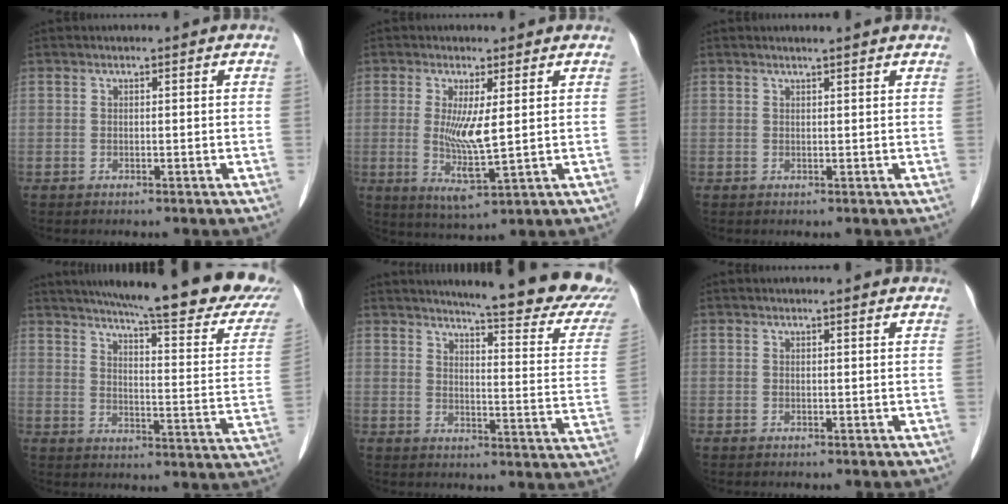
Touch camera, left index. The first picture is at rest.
{"total": 6.4, "force": [0.6, 0.7, 6.3], "torque": [-0.129, -0.021, 0.014]}
{"total": 2.6, "force": [2.4, 0.2, 1.0], "torque": [-0.017, 0.017, 0.029]}
{"total": 26.9, "force": [22.2, 3.1, 14.8], "torque": [-0.208, -0.048, 0.269]}
{"total": 21.6, "force": [18.8, 1.8, 10.3], "torque": [-0.127, -0.074, 0.212]}
{"total": 2.7, "force": [2.4, 0.3, 1.1], "torque": [-0.016, 0.014, 0.025]}